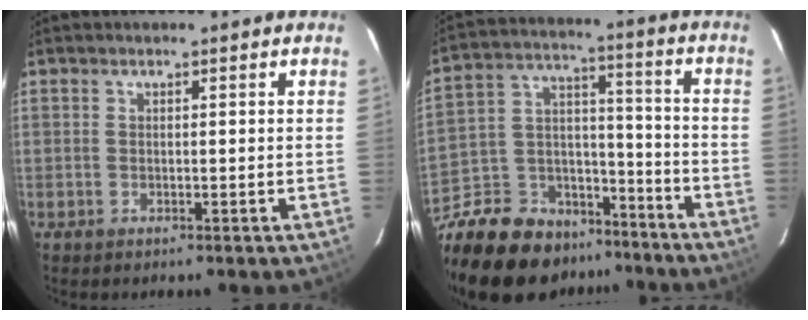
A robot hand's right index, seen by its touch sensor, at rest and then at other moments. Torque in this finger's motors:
{"motor_torque": [0.10, -0.80, -0.14, -0.21]}